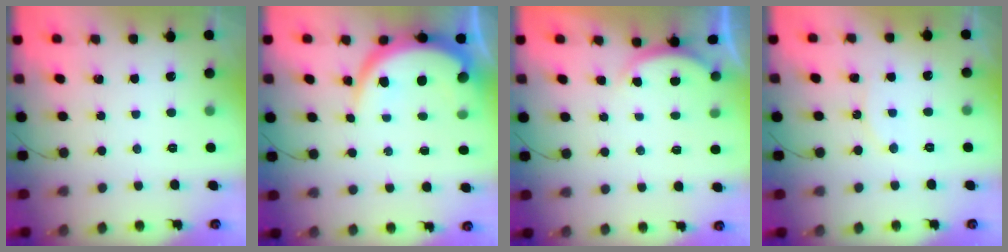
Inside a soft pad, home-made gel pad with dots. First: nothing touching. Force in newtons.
{"total": 9.9, "press": 9.9, "slide": 0.8}
{"total": 2.5, "press": 2.4, "slide": 0.6}
{"total": 6.4, "press": 5.9, "slide": 2.5}